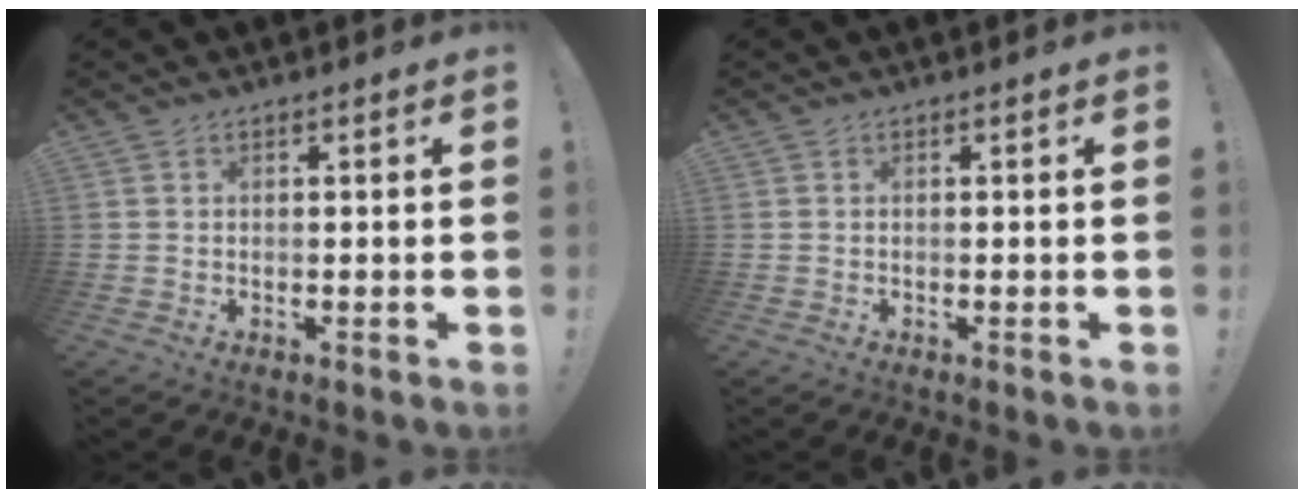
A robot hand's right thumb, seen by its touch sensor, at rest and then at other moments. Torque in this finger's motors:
{"motor_torque": [0.22, 0.01, 0.17, -0.06, 0.01]}